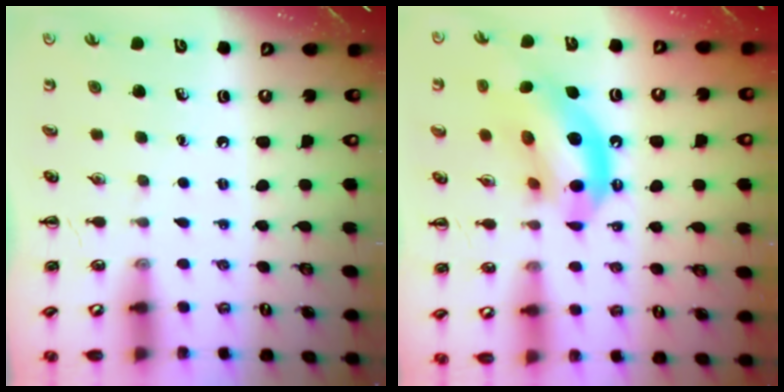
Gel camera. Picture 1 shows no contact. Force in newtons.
{"total": 16.0, "press": 15.6, "slide": 3.6}